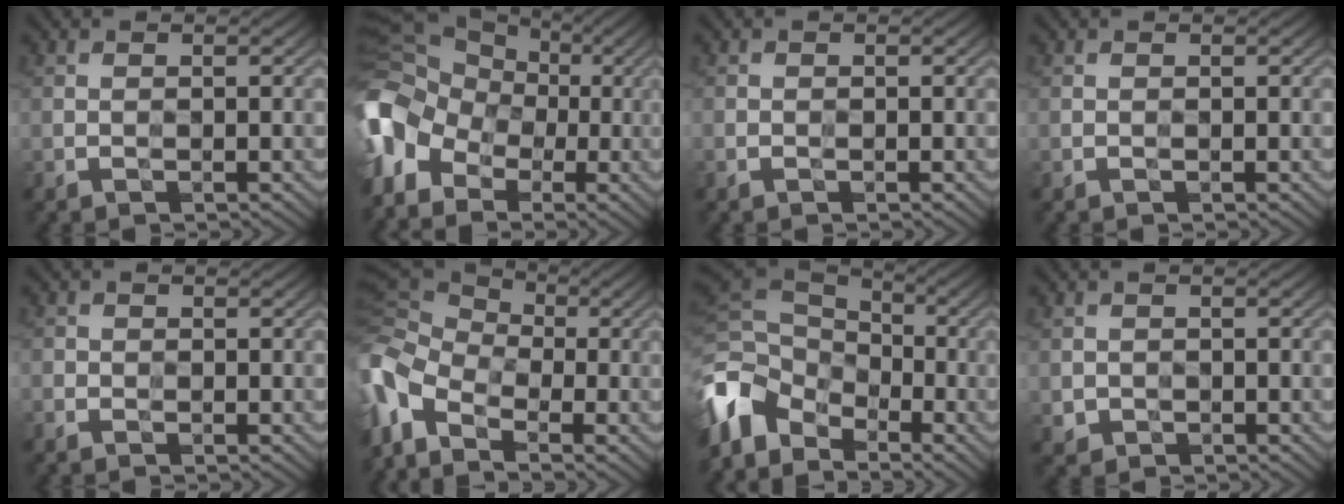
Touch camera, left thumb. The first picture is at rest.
{"total": 10.6, "force": [-3.0, 8.8, 5.2], "torque": [-0.161, -0.012, -0.068]}
{"total": 0.5, "force": [-0.4, 0.4, 0.0], "torque": [0.002, 0.000, -0.007]}
{"total": 0.0}
{"total": 1.1, "force": [-0.9, 0.7, -0.1], "torque": [0.005, 0.000, -0.021]}
{"total": 9.9, "force": [-4.2, 5.7, 6.8], "torque": [-0.197, -0.020, -0.084]}
{"total": 9.8, "force": [-4.8, 6.9, 5.2], "torque": [-0.154, -0.014, -0.101]}
{"total": 1.4, "force": [-0.4, 1.3, 0.1], "torque": [0.002, -0.004, -0.008]}